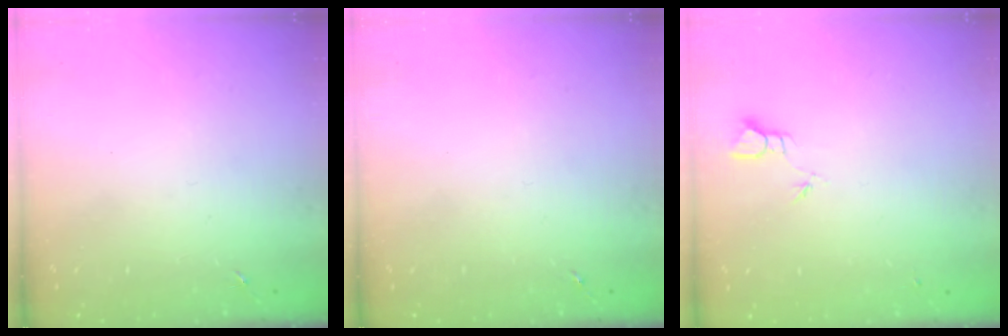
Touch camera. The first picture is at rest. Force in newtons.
{"total": 0.0}
{"total": 2.0, "press": 2.0, "slide": 0.1}